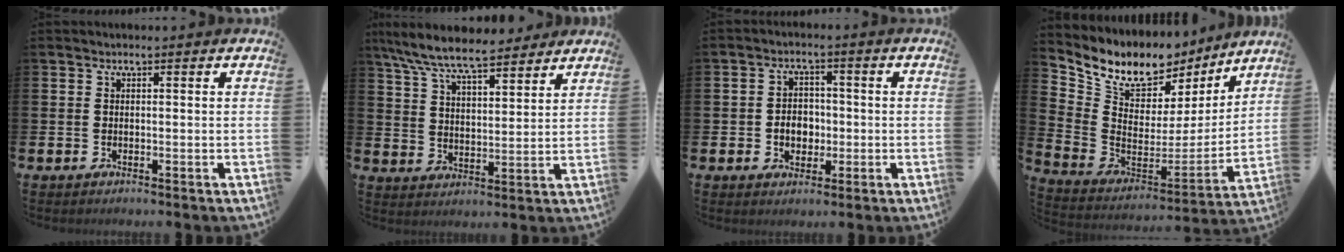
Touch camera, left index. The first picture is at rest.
{"total": 8.3, "force": [7.7, 1.3, 3.0], "torque": [-0.090, -0.035, 0.138]}
{"total": 3.6, "force": [-0.9, 2.9, 1.9], "torque": [-0.027, 0.001, -0.024]}
{"total": 9.8, "force": [8.1, 4.9, 2.7], "torque": [-0.096, -0.053, 0.142]}